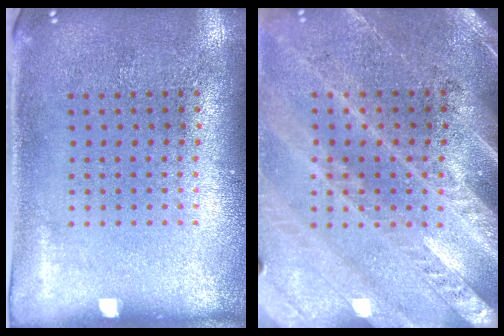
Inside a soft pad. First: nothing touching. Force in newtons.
{"total": 3.0, "press": 2.7, "slide": 1.3}